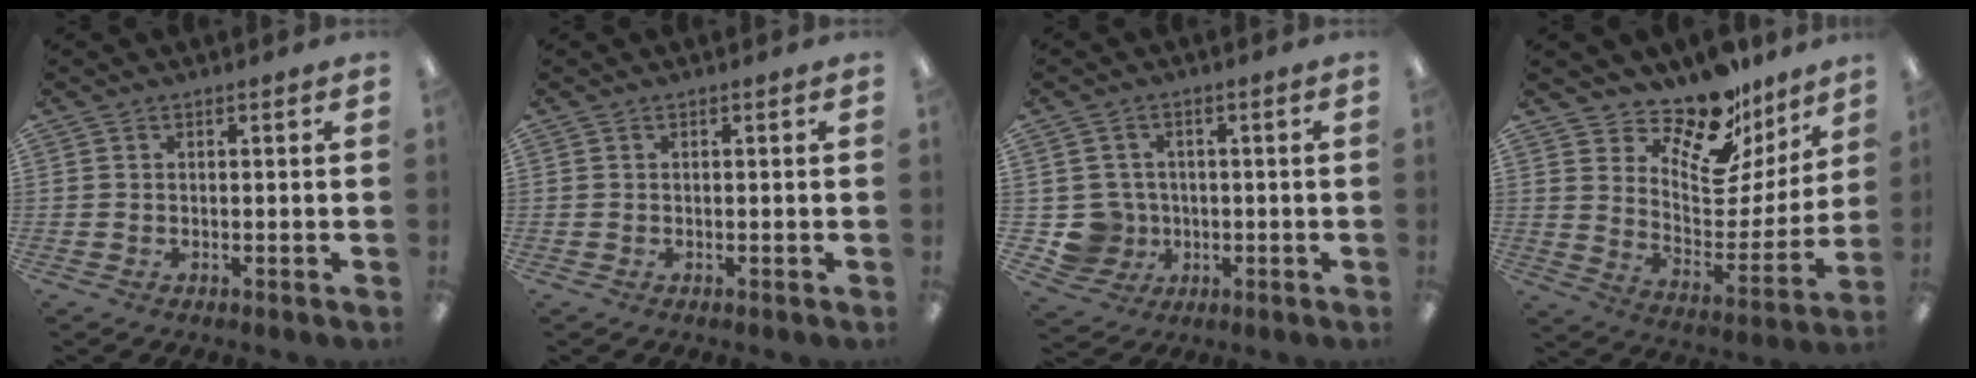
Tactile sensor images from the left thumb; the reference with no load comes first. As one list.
[{"total": 0.0}, {"total": 7.1, "force": [-0.3, 7.1, 0.9], "torque": [-0.049, 0.008, 0.003]}, {"total": 17.9, "force": [14.6, 7.0, 7.5], "torque": [-0.119, -0.120, 0.254]}]